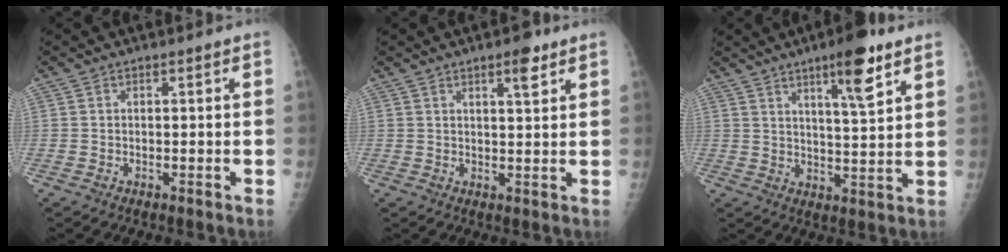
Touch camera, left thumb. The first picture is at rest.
{"total": 4.3, "force": [2.6, 1.2, 3.2], "torque": [-0.039, -0.014, 0.037]}
{"total": 10.2, "force": [5.9, 1.9, 8.0], "torque": [-0.115, -0.033, 0.090]}